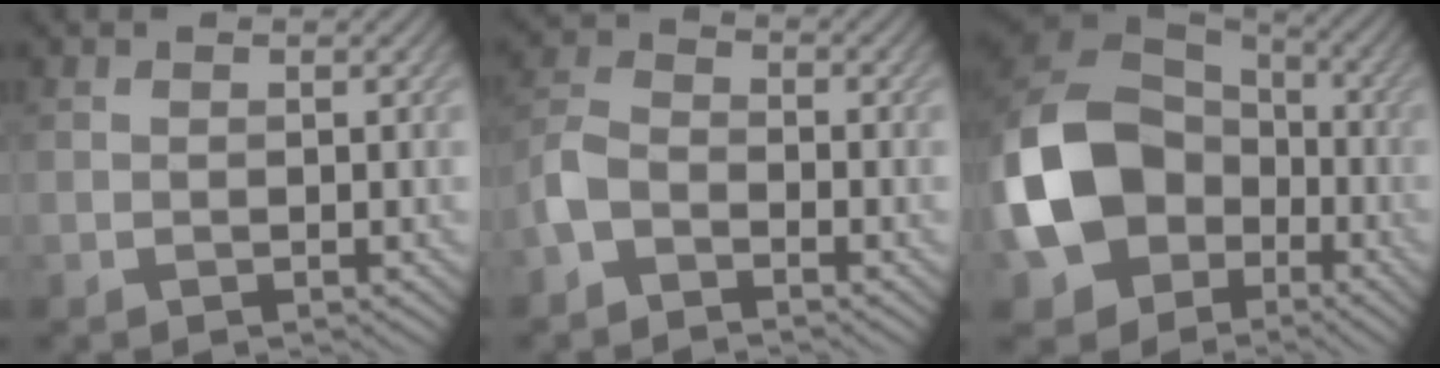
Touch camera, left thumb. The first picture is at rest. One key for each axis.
{"total": 4.4, "fx": -2.8, "fy": 2.4, "fz": 2.4, "tx": -0.057, "ty": 0.004, "tz": -0.073}
{"total": 17.3, "fx": -4.3, "fy": 13.4, "fz": 10.1, "tx": -0.255, "ty": -0.023, "tz": -0.088}